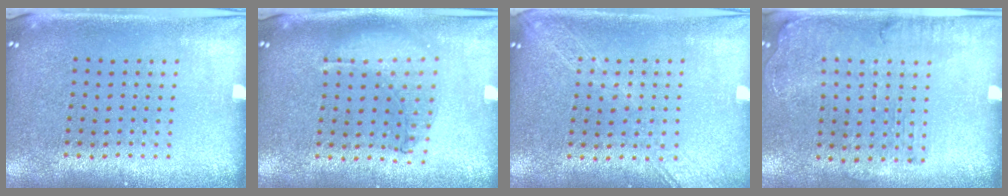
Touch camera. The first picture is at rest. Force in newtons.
{"total": 0.9, "press": 0.9, "slide": 0.2}
{"total": 1.6, "press": 1.6, "slide": 0.4}
{"total": 1.2, "press": 1.1, "slide": 0.5}